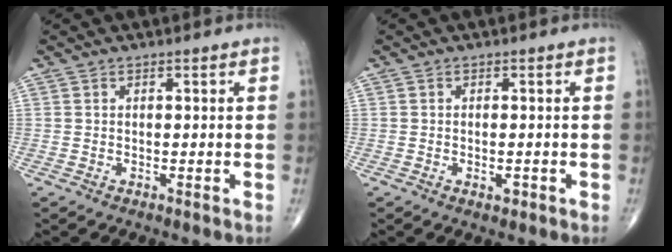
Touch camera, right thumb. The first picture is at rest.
{"total": 1.5, "force": [-0.6, 0.7, 1.2], "torque": [-0.016, -0.001, -0.008]}